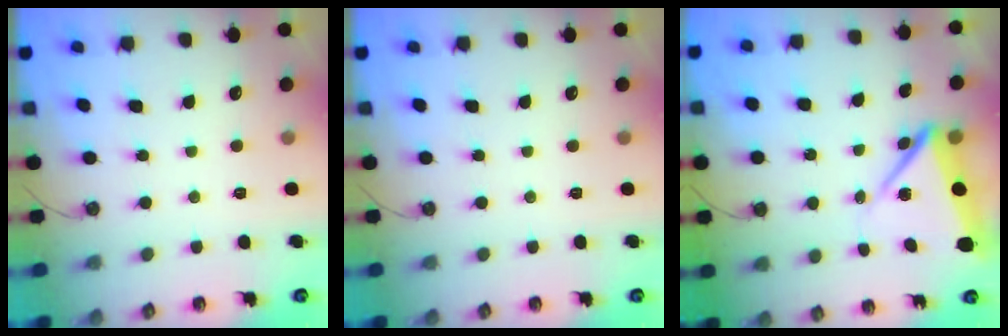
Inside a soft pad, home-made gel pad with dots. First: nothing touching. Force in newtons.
{"total": 0.0}
{"total": 8.4, "press": 8.1, "slide": 2.0}